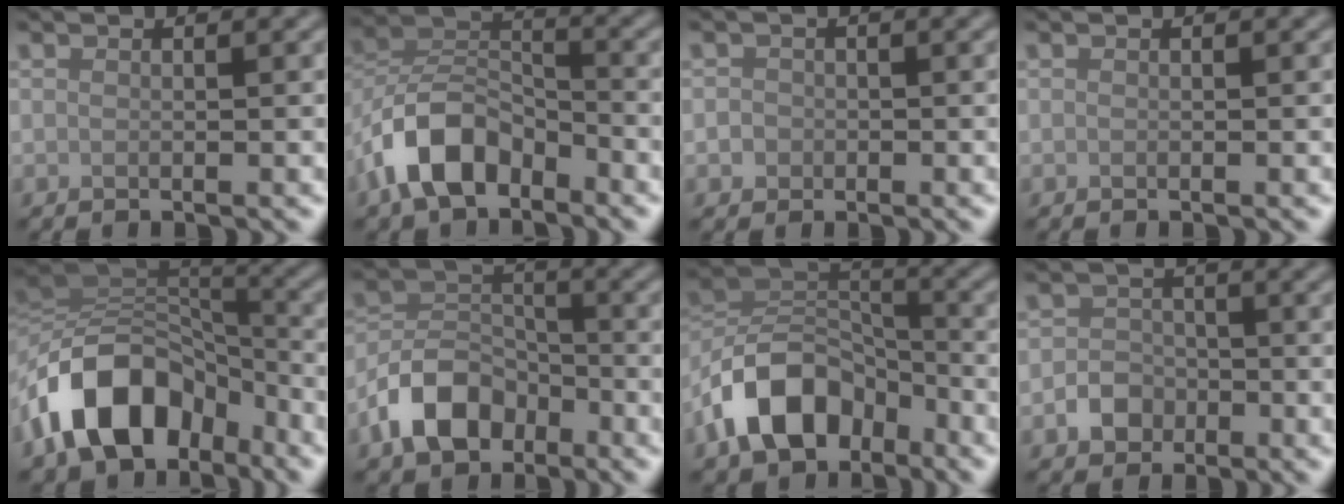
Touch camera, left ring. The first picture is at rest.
{"total": 7.1, "force": [-4.4, 3.9, 4.0], "torque": [-0.071, 0.006, -0.093]}
{"total": 1.1, "force": [-0.3, 1.1, 0.2], "torque": [0.007, 0.000, -0.007]}
{"total": 0.0}
{"total": 11.8, "force": [-6.3, 7.4, 6.6], "torque": [-0.113, 0.013, -0.125]}
{"total": 6.4, "force": [-3.7, 4.1, 3.2], "torque": [-0.058, 0.000, -0.080]}
{"total": 9.1, "force": [-5.1, 5.8, 4.8], "torque": [-0.083, 0.005, -0.108]}
{"total": 2.5, "force": [-1.2, 2.1, 0.8], "torque": [-0.005, 0.004, -0.023]}